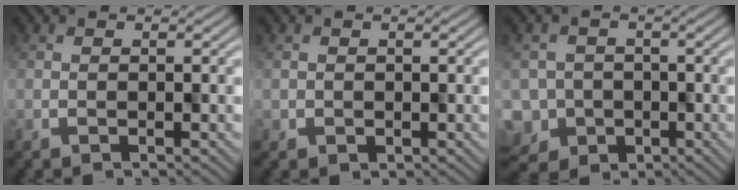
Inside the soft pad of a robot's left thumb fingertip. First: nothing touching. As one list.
[{"total": 0.9, "force": [0.2, 0.8, -0.3], "torque": [0.006, -0.003, 0.006]}, {"total": 7.8, "force": [-4.6, 6.2, 1.3], "torque": [-0.039, -0.030, -0.070]}]